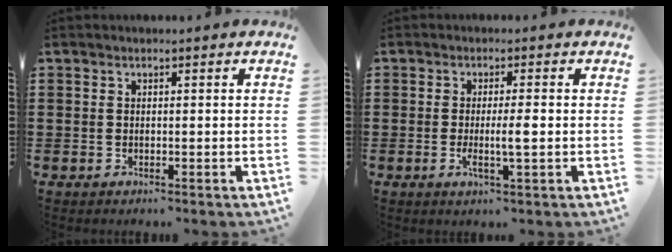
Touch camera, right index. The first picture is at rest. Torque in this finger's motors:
{"motor_torque": [0.96, -0.33, 0.36, 0.12]}